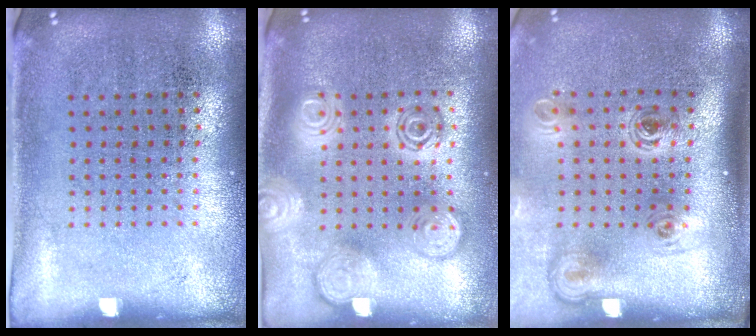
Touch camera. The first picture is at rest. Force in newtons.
{"total": 2.8, "press": 2.8, "slide": 0.3}
{"total": 2.2, "press": 1.5, "slide": 1.7}